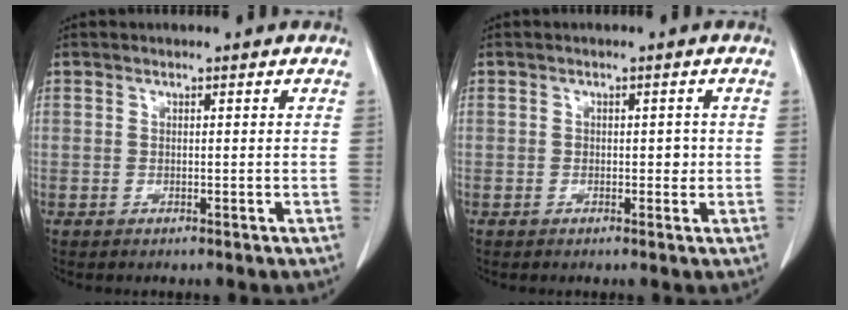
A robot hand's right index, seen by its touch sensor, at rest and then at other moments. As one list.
[{"total": 1.5, "force": [-0.1, 1.0, 1.2], "torque": [-0.012, 0.003, -0.001]}]